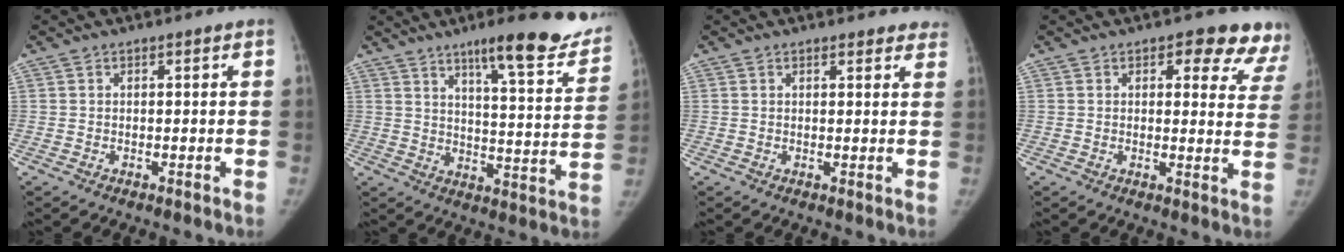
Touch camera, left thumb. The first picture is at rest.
{"total": 18.9, "force": [13.4, 3.6, 12.8], "torque": [-0.138, -0.069, 0.185]}
{"total": 4.2, "force": [3.9, 1.5, 0.9], "torque": [0.019, -0.014, 0.030]}
{"total": 11.0, "force": [7.8, 5.2, 5.7], "torque": [-0.007, -0.032, 0.067]}